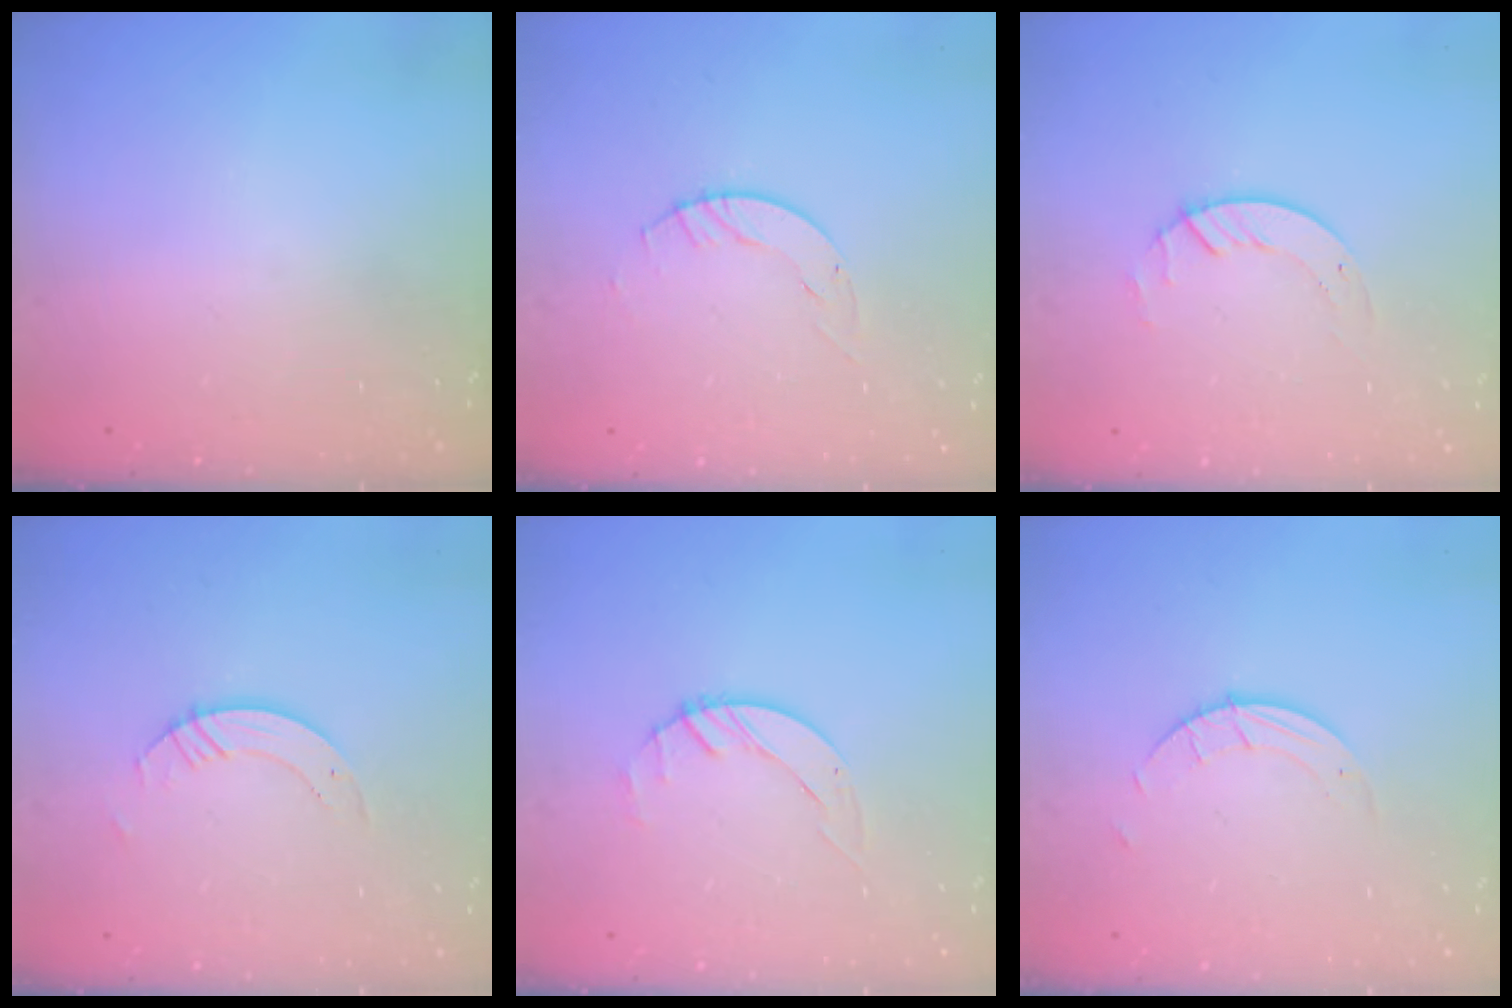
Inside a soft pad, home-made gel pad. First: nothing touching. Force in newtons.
{"total": 2.9, "press": 2.9, "slide": 0.4}
{"total": 2.6, "press": 2.6, "slide": 0.3}
{"total": 3.4, "press": 3.4, "slide": 0.1}
{"total": 1.4, "press": 1.4, "slide": 0.2}
{"total": 1.5, "press": 1.5, "slide": 0.1}